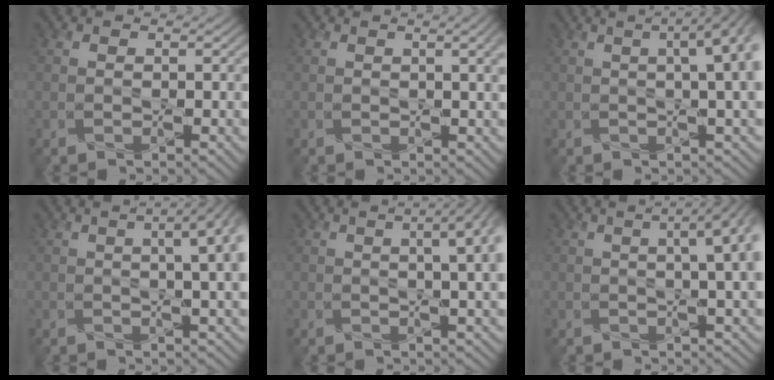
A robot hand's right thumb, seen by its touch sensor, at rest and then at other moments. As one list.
[{"total": 3.6, "force": [1.1, 1.0, 3.2], "torque": [-0.042, 0.007, 0.022]}, {"total": 9.4, "force": [1.3, 2.8, 8.8], "torque": [-0.096, 0.029, 0.002]}, {"total": 8.2, "force": [1.4, 2.4, 7.8], "torque": [-0.090, 0.025, 0.008]}, {"total": 7.8, "force": [1.5, 2.4, 7.3], "torque": [-0.083, 0.027, 0.009]}, {"total": 8.7, "force": [1.3, 2.6, 8.2], "torque": [-0.091, 0.027, 0.003]}]